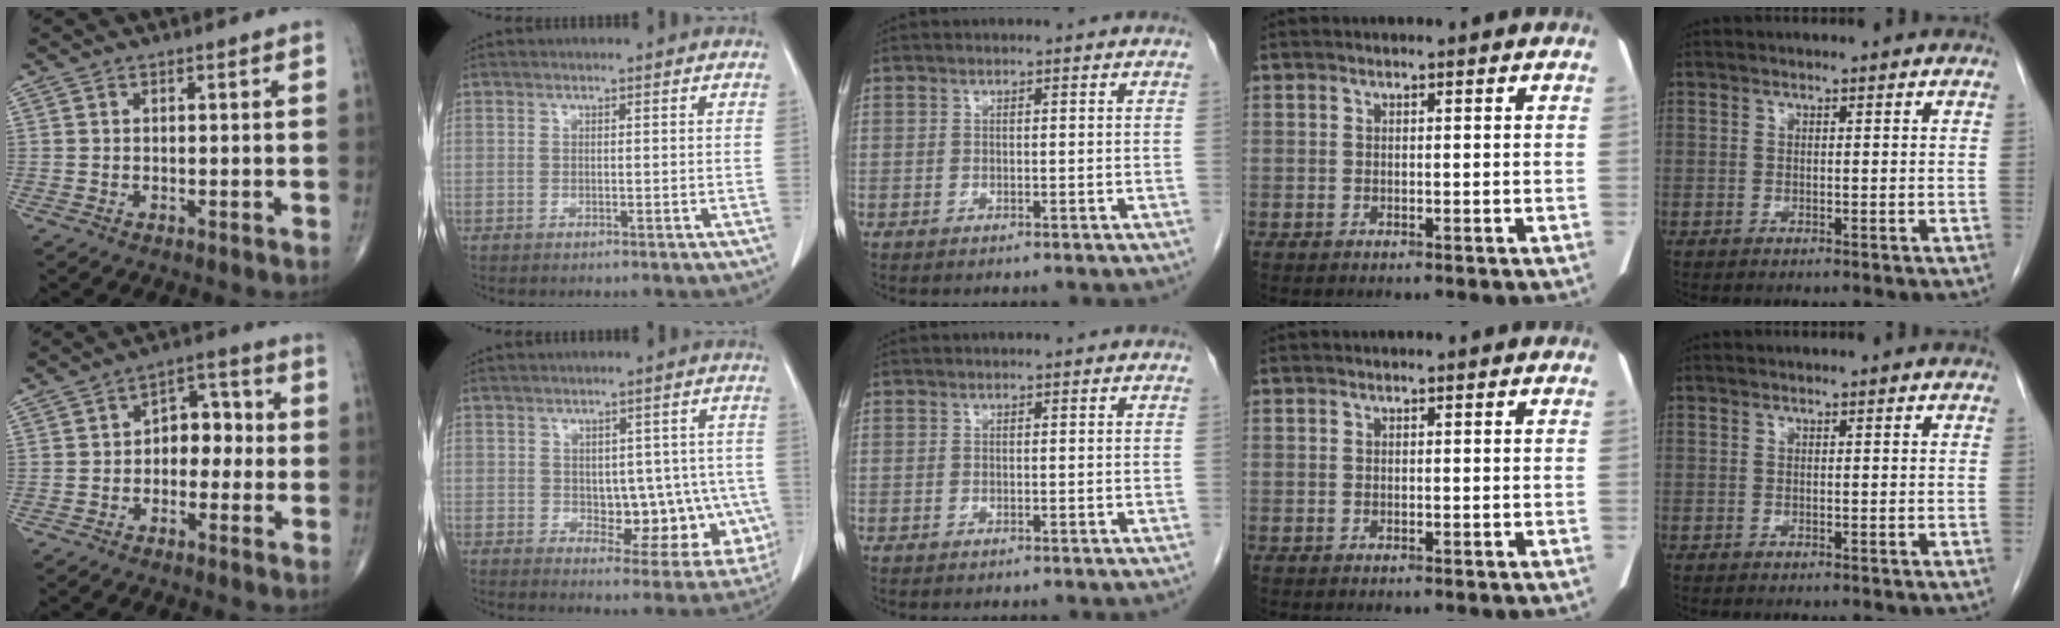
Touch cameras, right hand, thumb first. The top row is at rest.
{"thumb": {"total": 7.3, "force": [-0.7, 5.1, 5.2], "torque": [-0.038, 0.034, -0.023]}, "index": {"total": 10.6, "force": [-1.5, 6.2, 8.5], "torque": [-0.085, 0.015, -0.003]}}